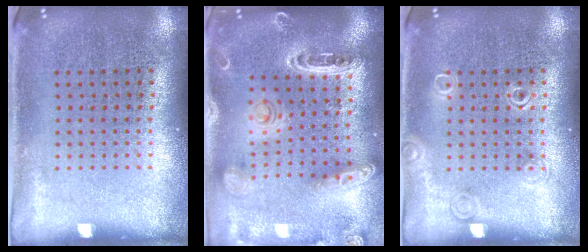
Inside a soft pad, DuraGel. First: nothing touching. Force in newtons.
{"total": 1.9, "press": 1.9, "slide": 0.4}
{"total": 1.2, "press": 1.2, "slide": 0.2}